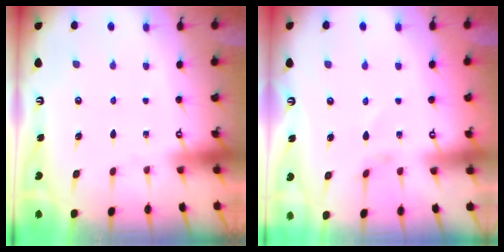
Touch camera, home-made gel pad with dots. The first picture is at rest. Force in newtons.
{"total": 1.8, "press": 1.7, "slide": 0.3}